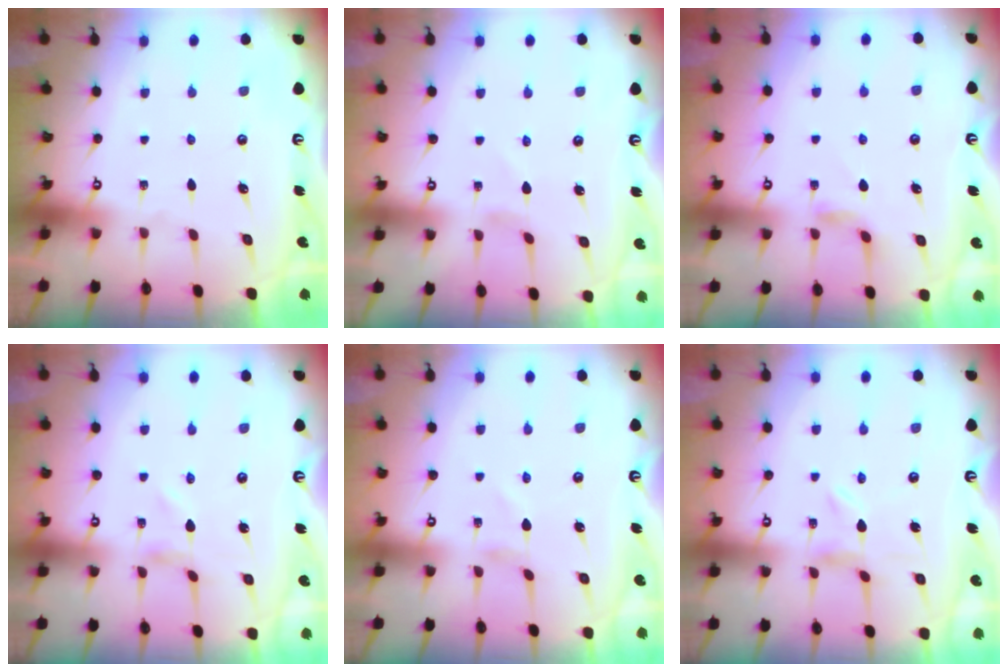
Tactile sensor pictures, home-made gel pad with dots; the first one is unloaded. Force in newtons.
{"total": 0.0}
{"total": 3.5, "press": 3.4, "slide": 0.6}
{"total": 0.0}
{"total": 1.0, "press": 1.0, "slide": 0.0}
{"total": 1.0, "press": 1.0, "slide": 0.3}